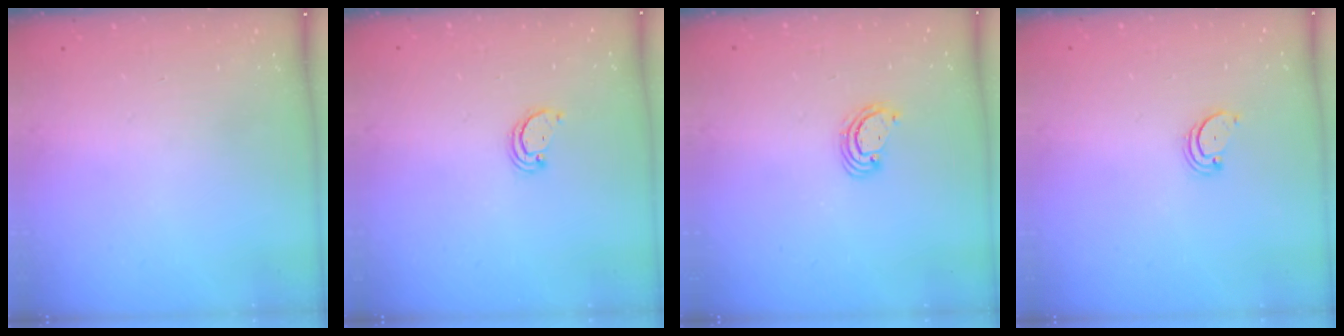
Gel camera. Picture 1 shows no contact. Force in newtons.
{"total": 2.2, "press": 2.2, "slide": 0.1}
{"total": 2.5, "press": 2.5, "slide": 0.3}
{"total": 2.2, "press": 2.2, "slide": 0.2}